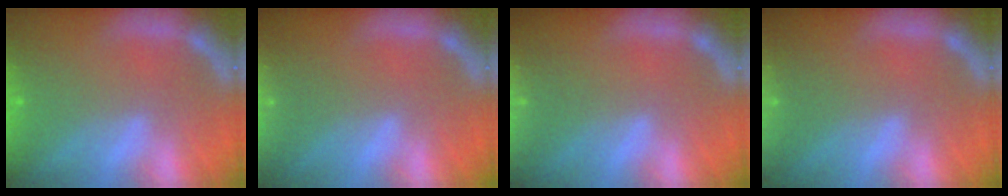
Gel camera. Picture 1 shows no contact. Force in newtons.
{"total": 6.5}
{"total": 7.0}
{"total": 9.5}